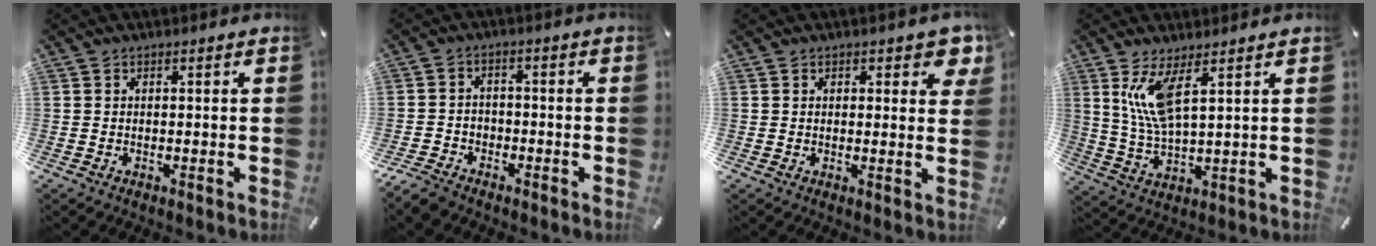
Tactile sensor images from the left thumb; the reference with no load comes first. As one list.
[{"total": 5.0, "force": [-3.6, 3.2, 1.1], "torque": [-0.027, 0.020, -0.071]}, {"total": 3.8, "force": [2.1, 2.0, 2.4], "torque": [-0.024, -0.007, 0.032]}, {"total": 9.4, "force": [4.4, 2.7, 7.9], "torque": [-0.176, -0.008, 0.077]}]